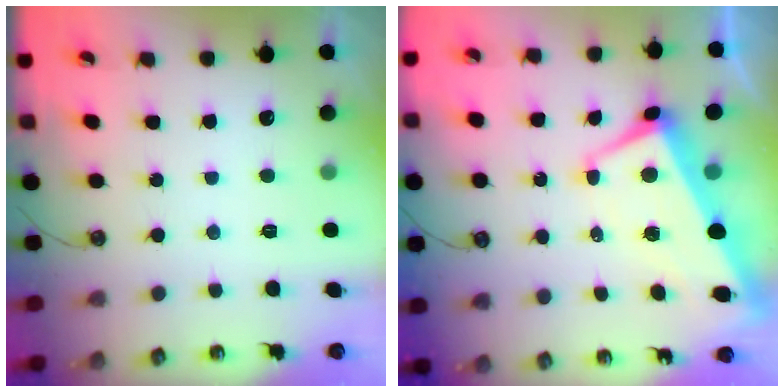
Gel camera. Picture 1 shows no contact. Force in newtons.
{"total": 1.7, "press": 1.0, "slide": 1.3}